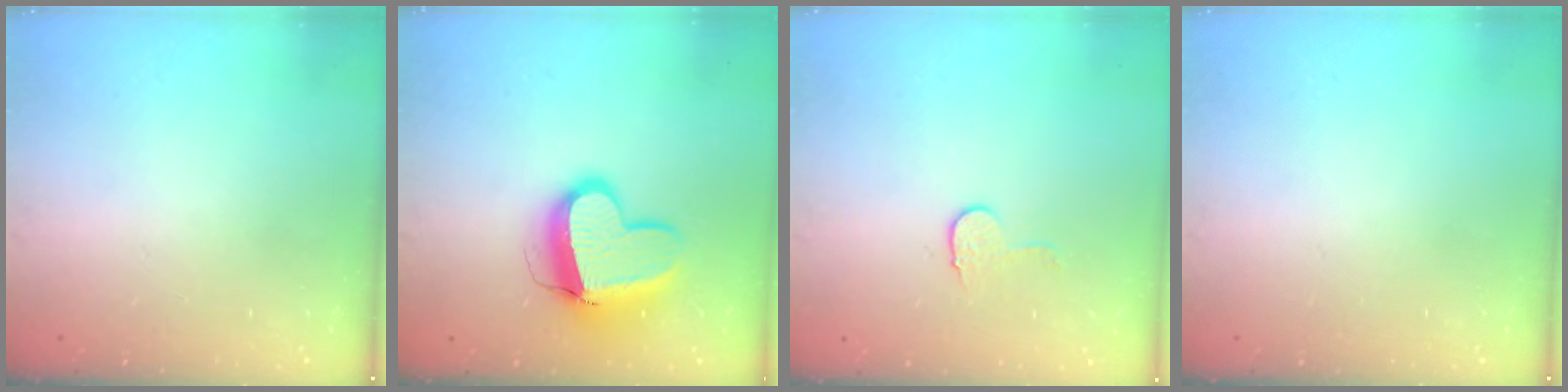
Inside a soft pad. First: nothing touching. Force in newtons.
{"total": 13.6, "press": 13.5, "slide": 1.7}
{"total": 6.4, "press": 6.4, "slide": 0.6}
{"total": 0.0}